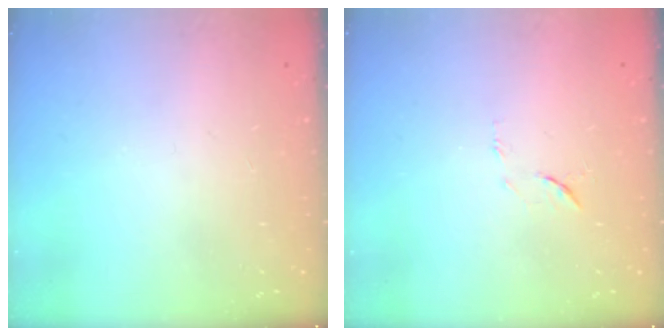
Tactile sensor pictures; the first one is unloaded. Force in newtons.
{"total": 6.4, "press": 6.4, "slide": 0.6}